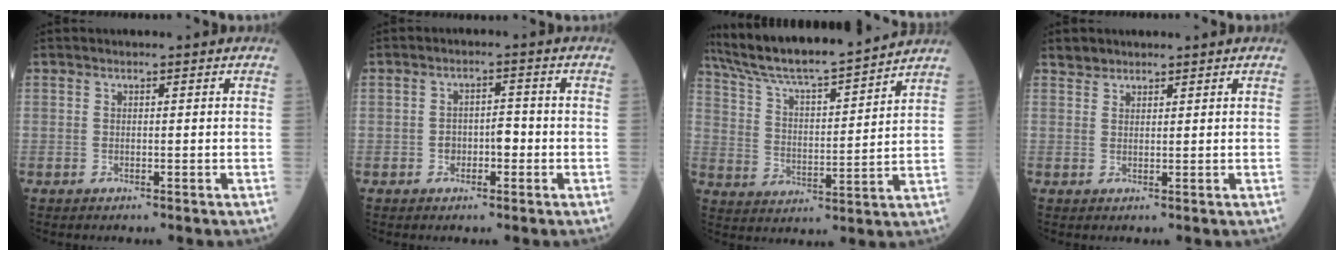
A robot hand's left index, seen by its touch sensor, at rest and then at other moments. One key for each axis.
{"total": 3.1, "fx": -0.9, "fy": 1.7, "fz": 2.4, "tx": -0.038, "ty": 0.015, "tz": -0.015}
{"total": 17.3, "fx": 15.7, "fy": 0.5, "fz": 7.2, "tx": -0.135, "ty": 0.012, "tz": 0.260}
{"total": 1.7, "fx": 1.5, "fy": 0.8, "fz": -0.1, "tx": 0.001, "ty": 0.008, "tz": 0.027}